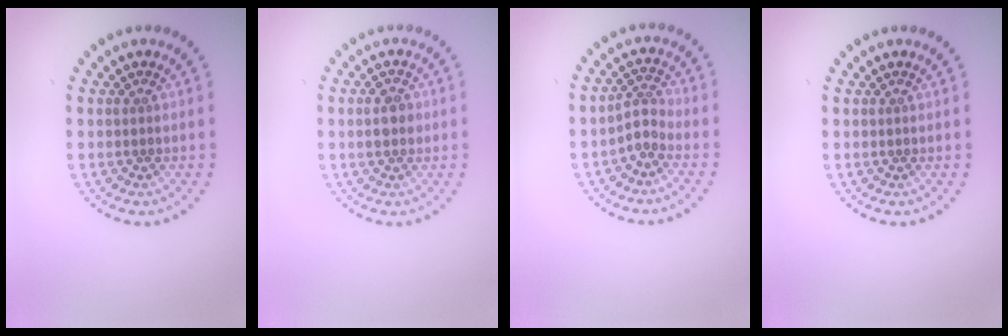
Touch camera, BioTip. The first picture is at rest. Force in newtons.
{"total": 2.5, "press": 2.5, "slide": 0.2}
{"total": 2.0, "press": 1.4, "slide": 1.5}
{"total": 0.0}